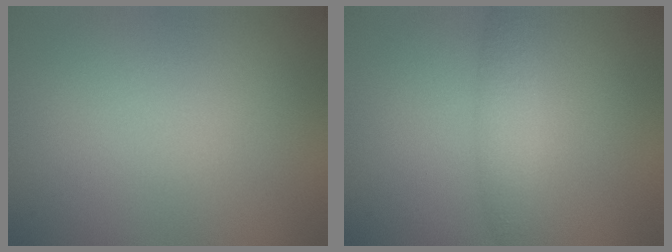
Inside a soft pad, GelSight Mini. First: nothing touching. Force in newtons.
{"total": 1.9, "press": 1.9, "slide": 0.0}